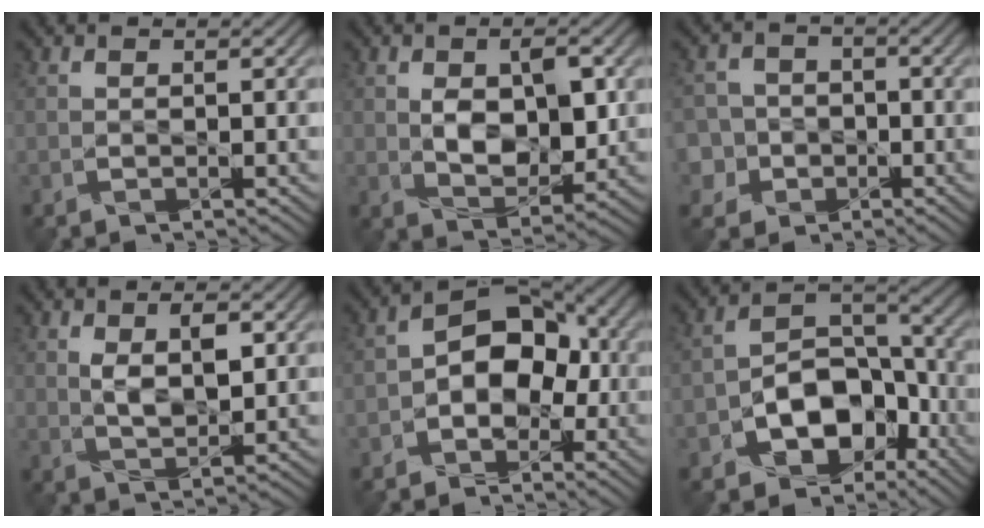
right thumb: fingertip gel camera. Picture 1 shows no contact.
{"total": 7.2, "force": [0.8, 4.2, 5.7], "torque": [-0.101, -0.009, 0.019]}
{"total": 6.4, "force": [-1.9, 6.0, 1.4], "torque": [-0.048, 0.004, -0.061]}
{"total": 4.7, "force": [1.3, 2.3, 3.9], "torque": [-0.079, -0.005, 0.027]}
{"total": 7.9, "force": [-1.5, 5.6, 5.3], "torque": [-0.074, 0.006, -0.040]}
{"total": 10.7, "force": [-4.9, 7.0, 6.5], "torque": [-0.114, -0.010, -0.096]}